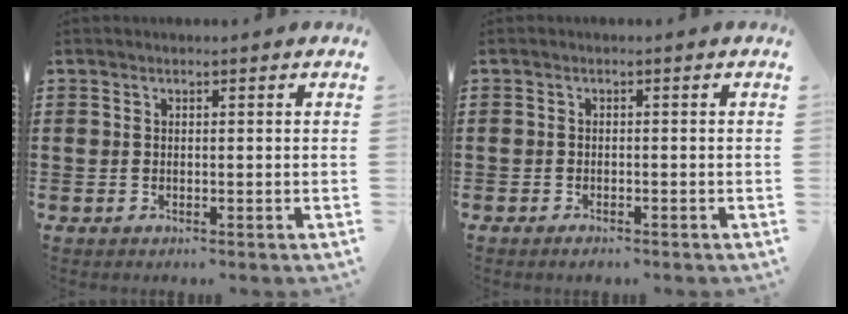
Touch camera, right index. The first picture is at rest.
{"total": 0.8, "force": [-0.7, 0.2, 0.2], "torque": [-0.006, -0.002, -0.014]}